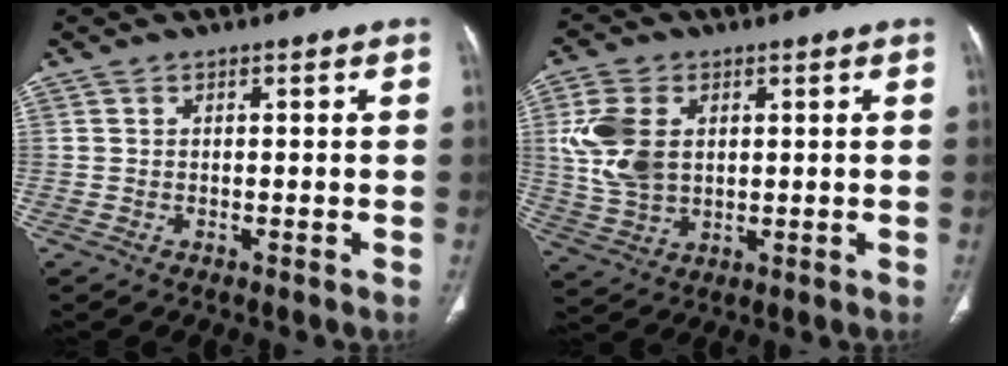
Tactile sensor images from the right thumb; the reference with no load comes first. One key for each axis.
{"total": 10.7, "fx": 2.1, "fy": 7.3, "fz": 7.6, "tx": -0.155, "ty": -0.001, "tz": 0.048}